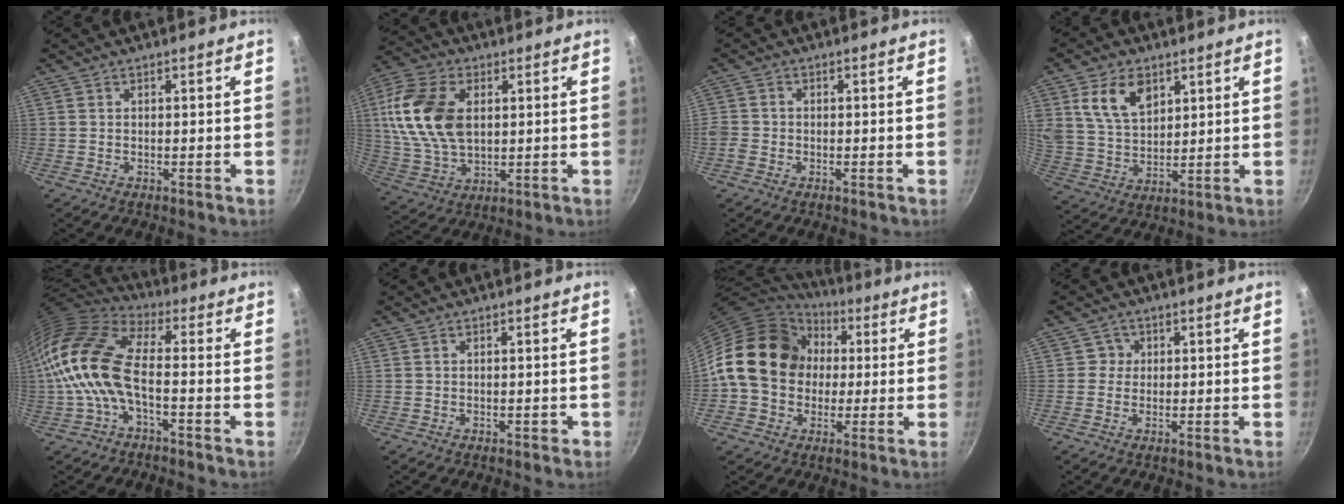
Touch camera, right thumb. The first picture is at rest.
{"total": 17.1, "force": [3.0, 10.9, 12.8], "torque": [-0.240, 0.000, 0.059]}
{"total": 2.6, "force": [-1.2, 2.1, 1.0], "torque": [-0.018, 0.006, -0.027]}
{"total": 11.2, "force": [4.9, 7.3, 6.9], "torque": [-0.110, -0.021, 0.099]}
{"total": 15.2, "force": [-2.1, 7.1, 13.2], "torque": [-0.256, 0.025, -0.055]}
{"total": 0.8, "force": [-0.3, 0.5, 0.5], "torque": [-0.002, 0.005, -0.003]}
{"total": 18.5, "force": [2.0, 15.2, 10.3], "torque": [-0.149, 0.034, 0.024]}
{"total": 2.4, "force": [0.3, 2.3, 0.2], "torque": [0.014, 0.002, 0.000]}